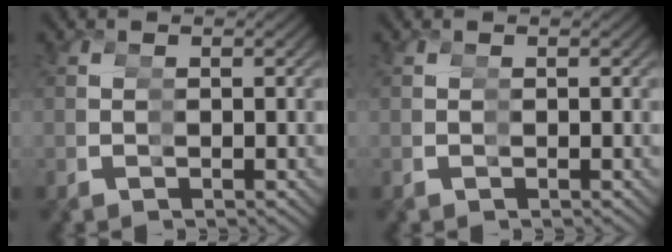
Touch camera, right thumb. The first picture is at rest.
{"total": 0.0}